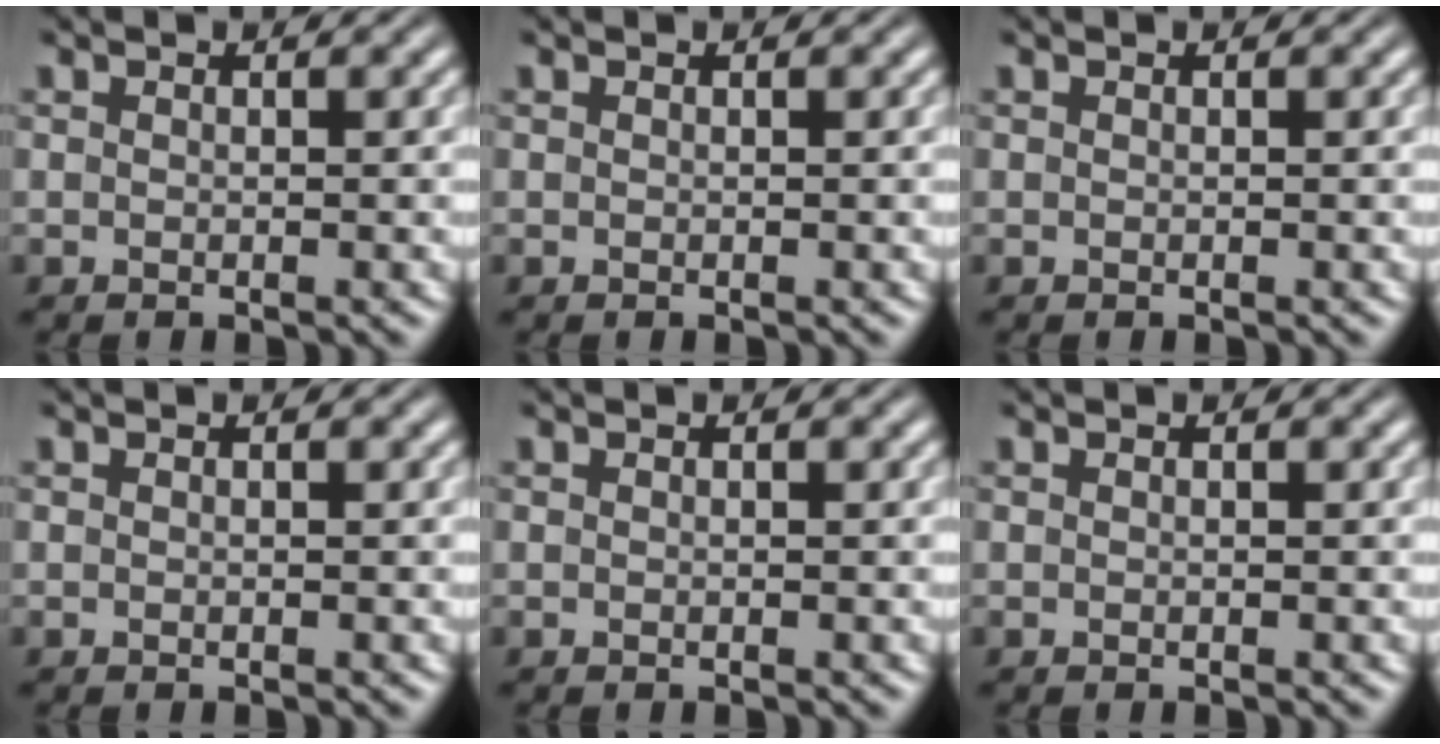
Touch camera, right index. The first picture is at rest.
{"total": 0.0}
{"total": 0.0}
{"total": 0.0}
{"total": 0.0}
{"total": 0.0}